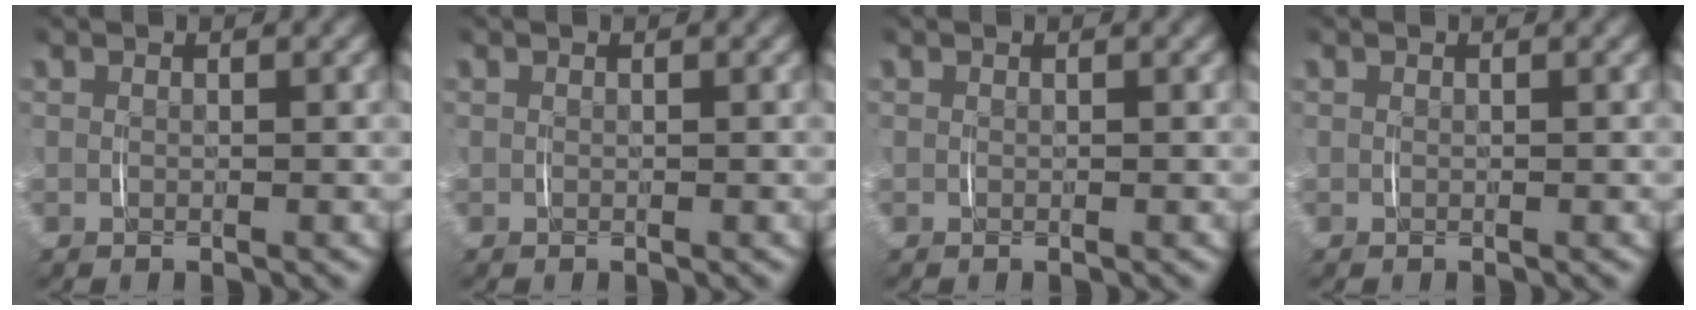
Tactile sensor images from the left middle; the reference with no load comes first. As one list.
[{"total": 0.0}, {"total": 0.0}, {"total": 0.0}]